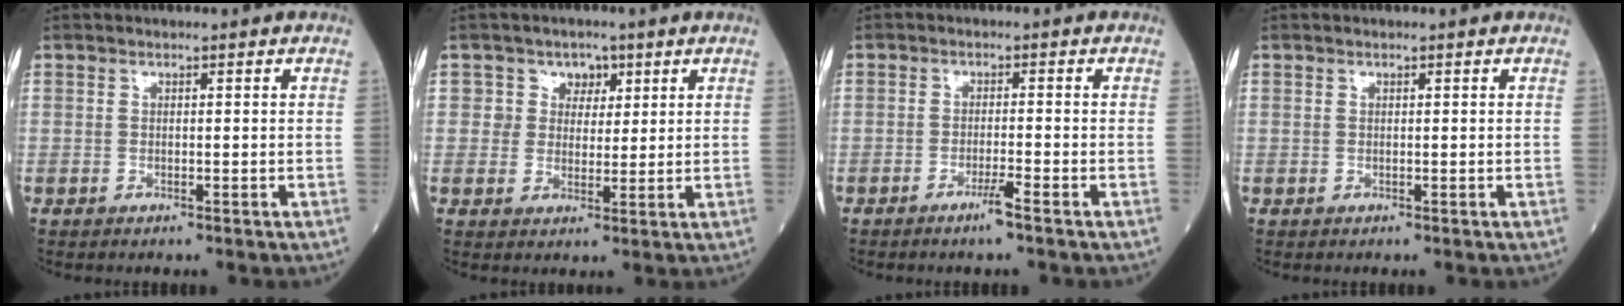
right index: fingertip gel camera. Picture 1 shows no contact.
{"total": 4.0, "force": [1.7, 3.6, 0.3], "torque": [0.013, 0.003, 0.022]}
{"total": 2.6, "force": [-1.7, -0.5, 1.8], "torque": [-0.037, -0.005, -0.034]}
{"total": 0.0}